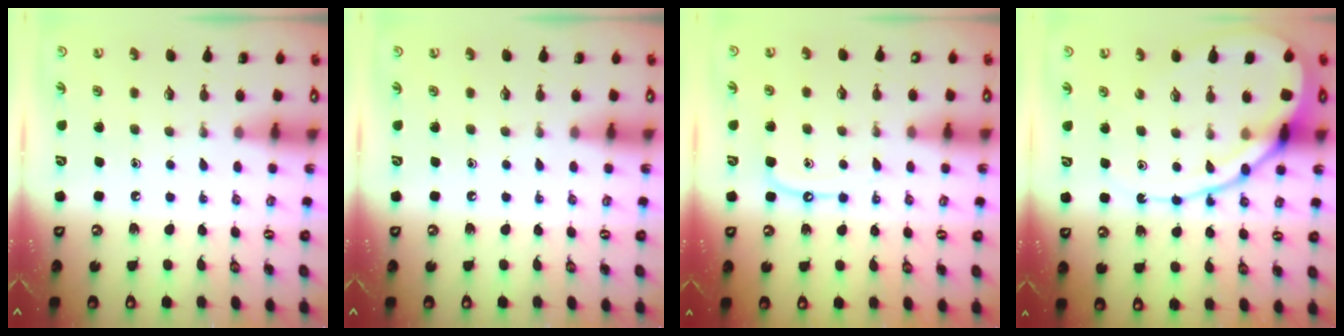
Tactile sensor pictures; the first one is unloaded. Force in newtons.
{"total": 0.0}
{"total": 7.5, "press": 7.5, "slide": 0.7}
{"total": 13.7, "press": 13.6, "slide": 1.1}